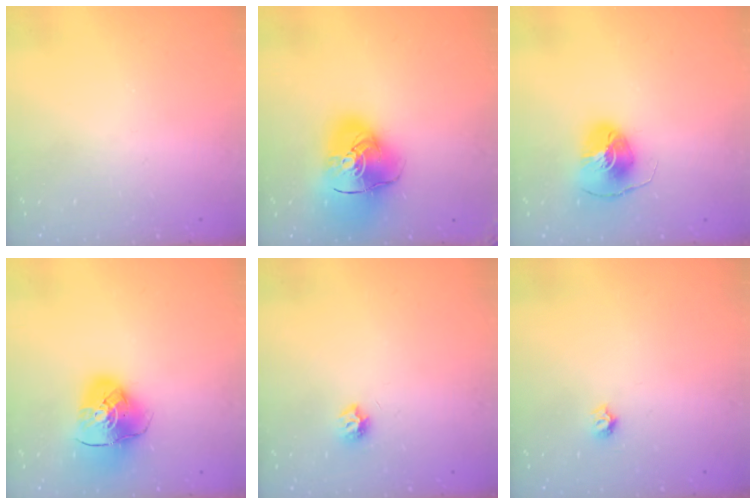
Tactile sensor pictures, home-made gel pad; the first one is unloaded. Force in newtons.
{"total": 18.1, "press": 17.9, "slide": 2.7}
{"total": 8.1, "press": 8.1, "slide": 0.3}
{"total": 10.6, "press": 10.5, "slide": 1.2}
{"total": 6.8, "press": 6.8, "slide": 0.6}
{"total": 5.1, "press": 5.1, "slide": 0.4}